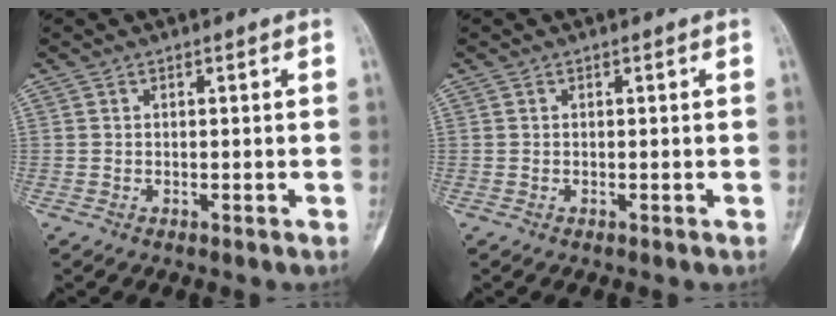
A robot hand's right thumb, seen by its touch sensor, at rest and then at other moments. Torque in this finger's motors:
{"motor_torque": [0.14, 0.07, 0.08, 0.01, 0.01]}